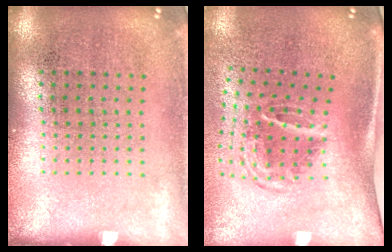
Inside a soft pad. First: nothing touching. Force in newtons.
{"total": 1.9, "press": 1.2, "slide": 1.5}